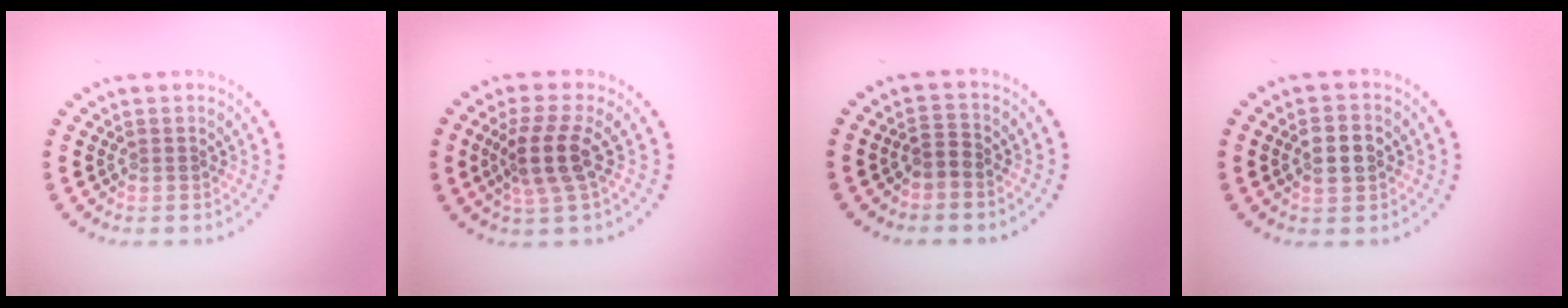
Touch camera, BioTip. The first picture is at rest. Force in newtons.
{"total": 3.6, "press": 2.8, "slide": 2.3}
{"total": 1.5, "press": 1.1, "slide": 0.9}
{"total": 2.8, "press": 2.8, "slide": 0.2}